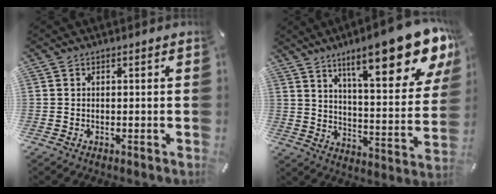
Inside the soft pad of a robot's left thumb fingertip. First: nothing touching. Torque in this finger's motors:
{"motor_torque": [1.02, 0.99, 2.56, -0.22, 0.32]}